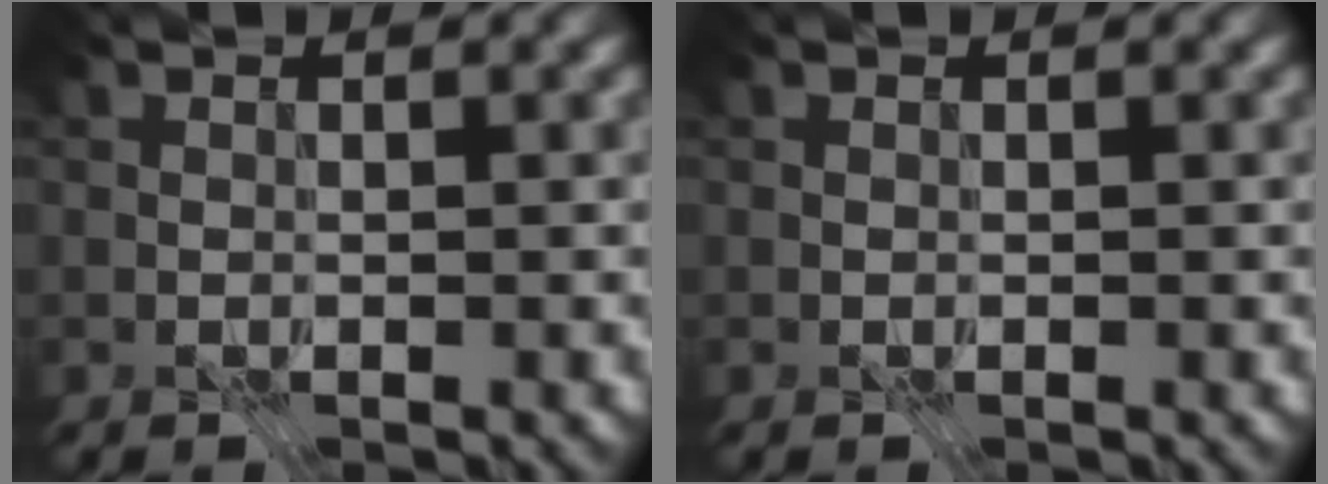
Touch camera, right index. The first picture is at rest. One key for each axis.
{"total": 0.0}